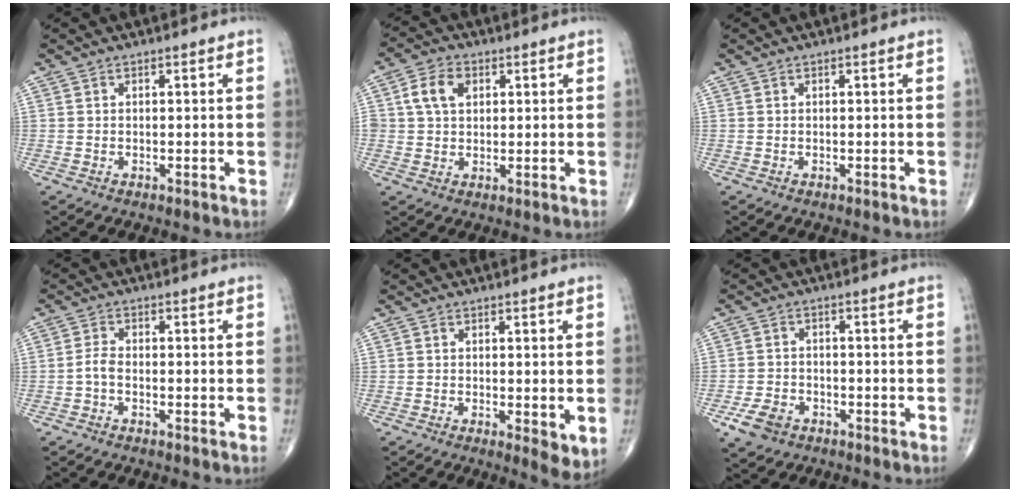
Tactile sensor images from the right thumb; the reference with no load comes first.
{"total": 6.3, "force": [1.8, 4.5, 4.0], "torque": [-0.064, 0.006, 0.029]}
{"total": 0.0}
{"total": 2.1, "force": [-0.9, 1.0, 1.6], "torque": [-0.034, 0.009, -0.022]}
{"total": 4.0, "force": [-0.4, 1.4, 3.7], "torque": [-0.054, -0.014, -0.006]}
{"total": 5.3, "force": [-2.8, 3.8, 2.4], "torque": [-0.044, 0.012, -0.046]}